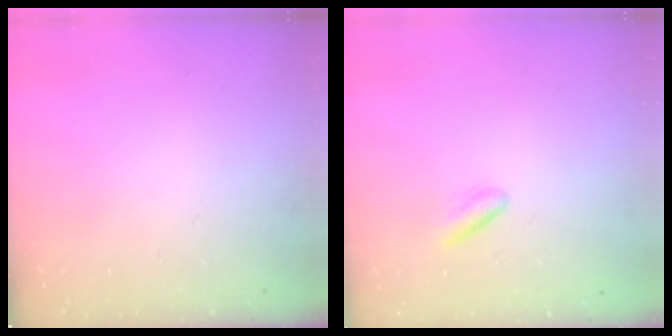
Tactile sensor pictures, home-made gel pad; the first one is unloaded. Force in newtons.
{"total": 2.1, "press": 1.9, "slide": 0.9}